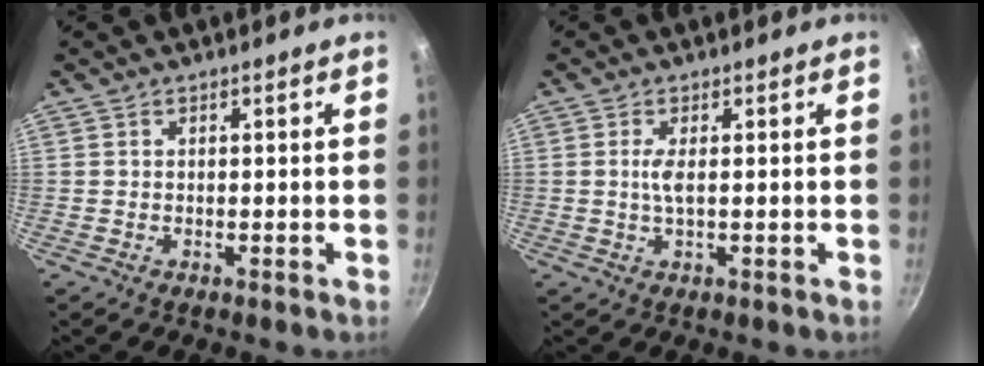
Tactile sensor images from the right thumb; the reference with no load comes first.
{"total": 2.5, "force": [0.2, 0.6, 2.4], "torque": [-0.058, 0.000, 0.005]}